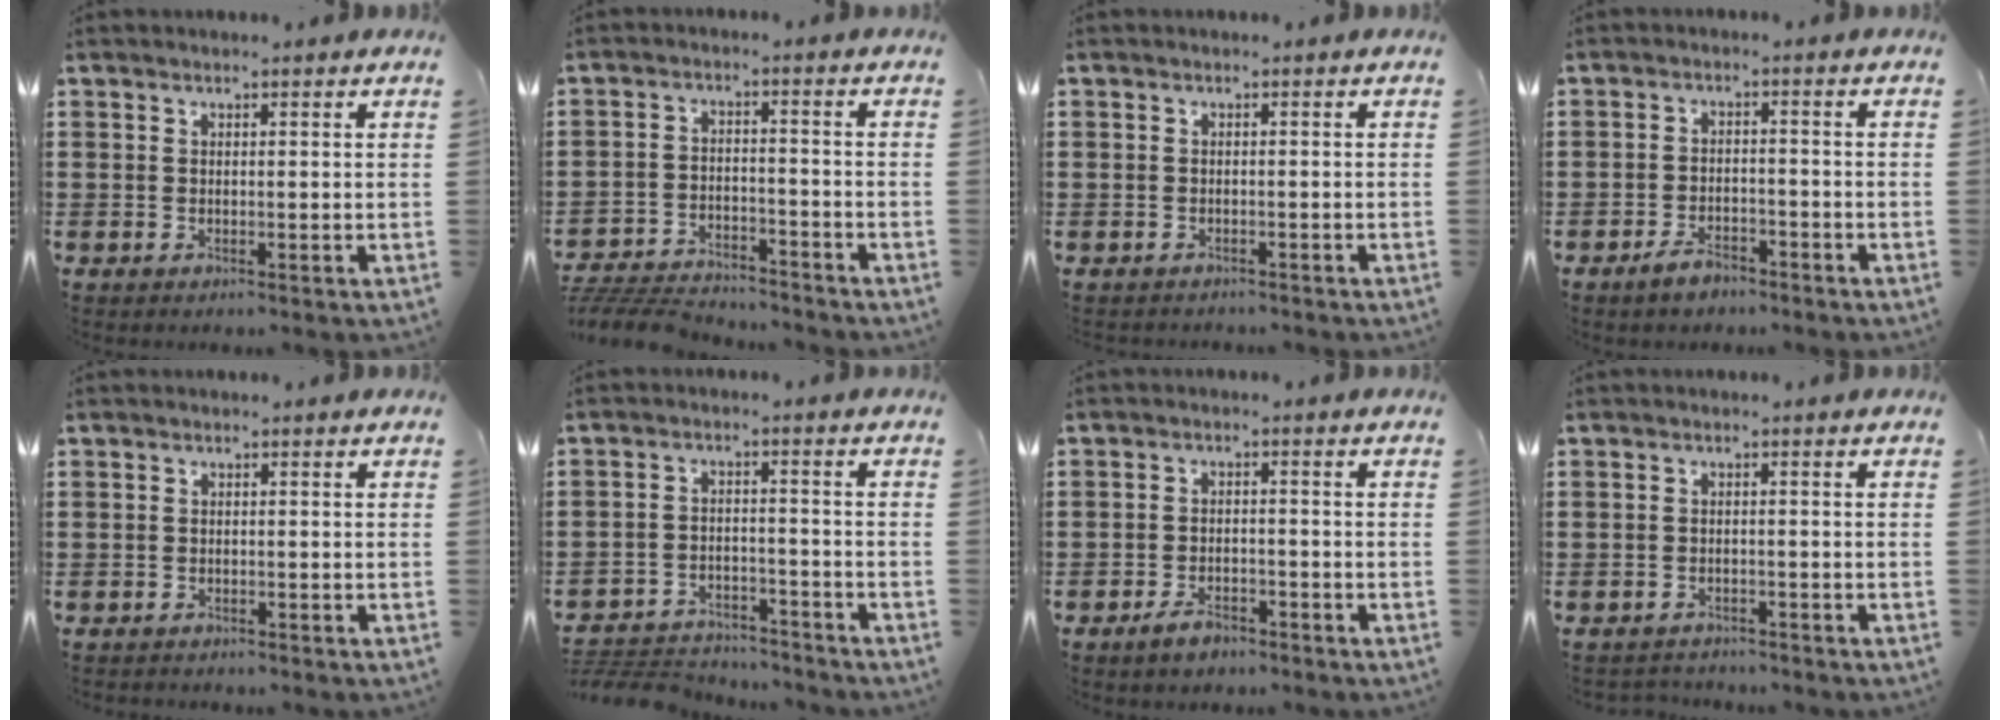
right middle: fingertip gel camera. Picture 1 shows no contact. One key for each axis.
{"total": 5.9, "fx": -5.8, "fy": 0.9, "fz": 1.0, "tx": -0.031, "ty": 0.006, "tz": -0.119}
{"total": 1.1, "fx": -0.9, "fy": 0.5, "fz": -0.2, "tx": 0.002, "ty": 0.006, "tz": -0.022}
{"total": 2.8, "fx": -2.4, "fy": 1.0, "fz": 0.9, "tx": -0.018, "ty": 0.007, "tz": -0.047}
{"total": 0.8, "fx": -0.7, "fy": 0.4, "fz": -0.1, "tx": 0.002, "ty": 0.004, "tz": -0.017}
{"total": 4.9, "fx": -4.7, "fy": 1.0, "fz": 0.4, "tx": -0.013, "ty": 0.009, "tz": -0.101}
{"total": 2.6, "fx": -2.1, "fy": 1.1, "fz": 1.0, "tx": -0.019, "ty": 0.005, "tz": -0.042}
{"total": 1.6, "fx": -1.5, "fy": 0.3, "fz": -0.3, "tx": -0.001, "ty": 0.001, "tz": -0.036}